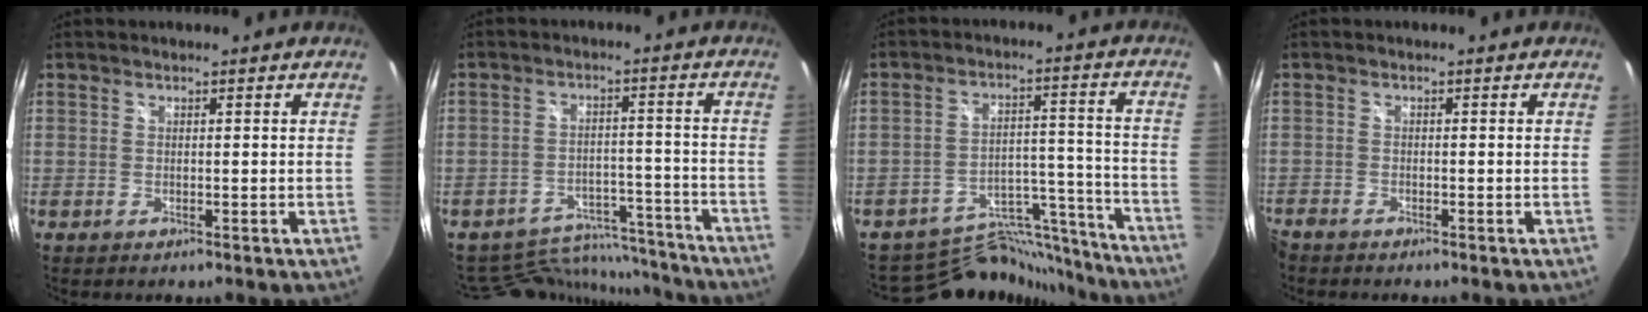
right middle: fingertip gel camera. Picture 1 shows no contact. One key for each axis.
{"total": 13.7, "fx": -12.7, "fy": 4.8, "fz": 1.9, "tx": -0.046, "ty": 0.025, "tz": -0.167}
{"total": 15.7, "fx": -14.9, "fy": 4.6, "fz": 1.8, "tx": -0.028, "ty": 0.044, "tz": -0.212}
{"total": 2.2, "fx": -2.1, "fy": 0.5, "fz": 0.4, "tx": -0.019, "ty": -0.011, "tz": -0.045}